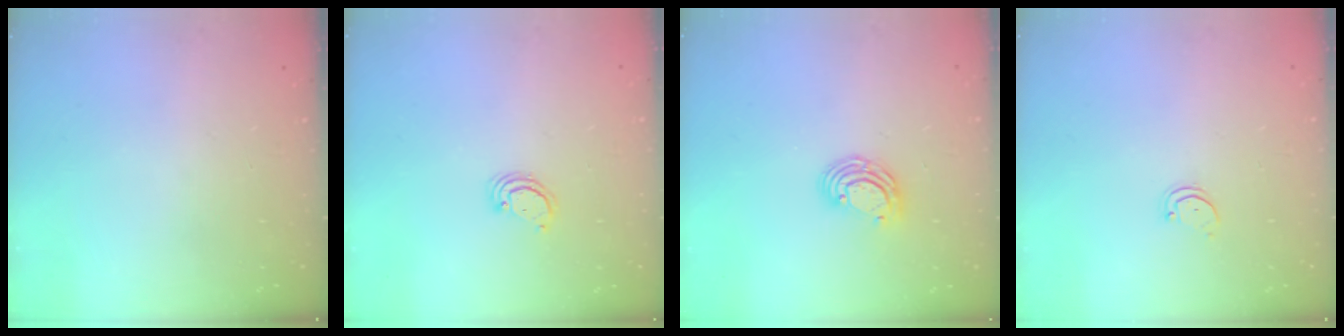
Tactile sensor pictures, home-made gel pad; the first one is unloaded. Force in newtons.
{"total": 2.3, "press": 2.3, "slide": 0.2}
{"total": 6.5, "press": 6.4, "slide": 0.8}
{"total": 1.5, "press": 1.5, "slide": 0.1}